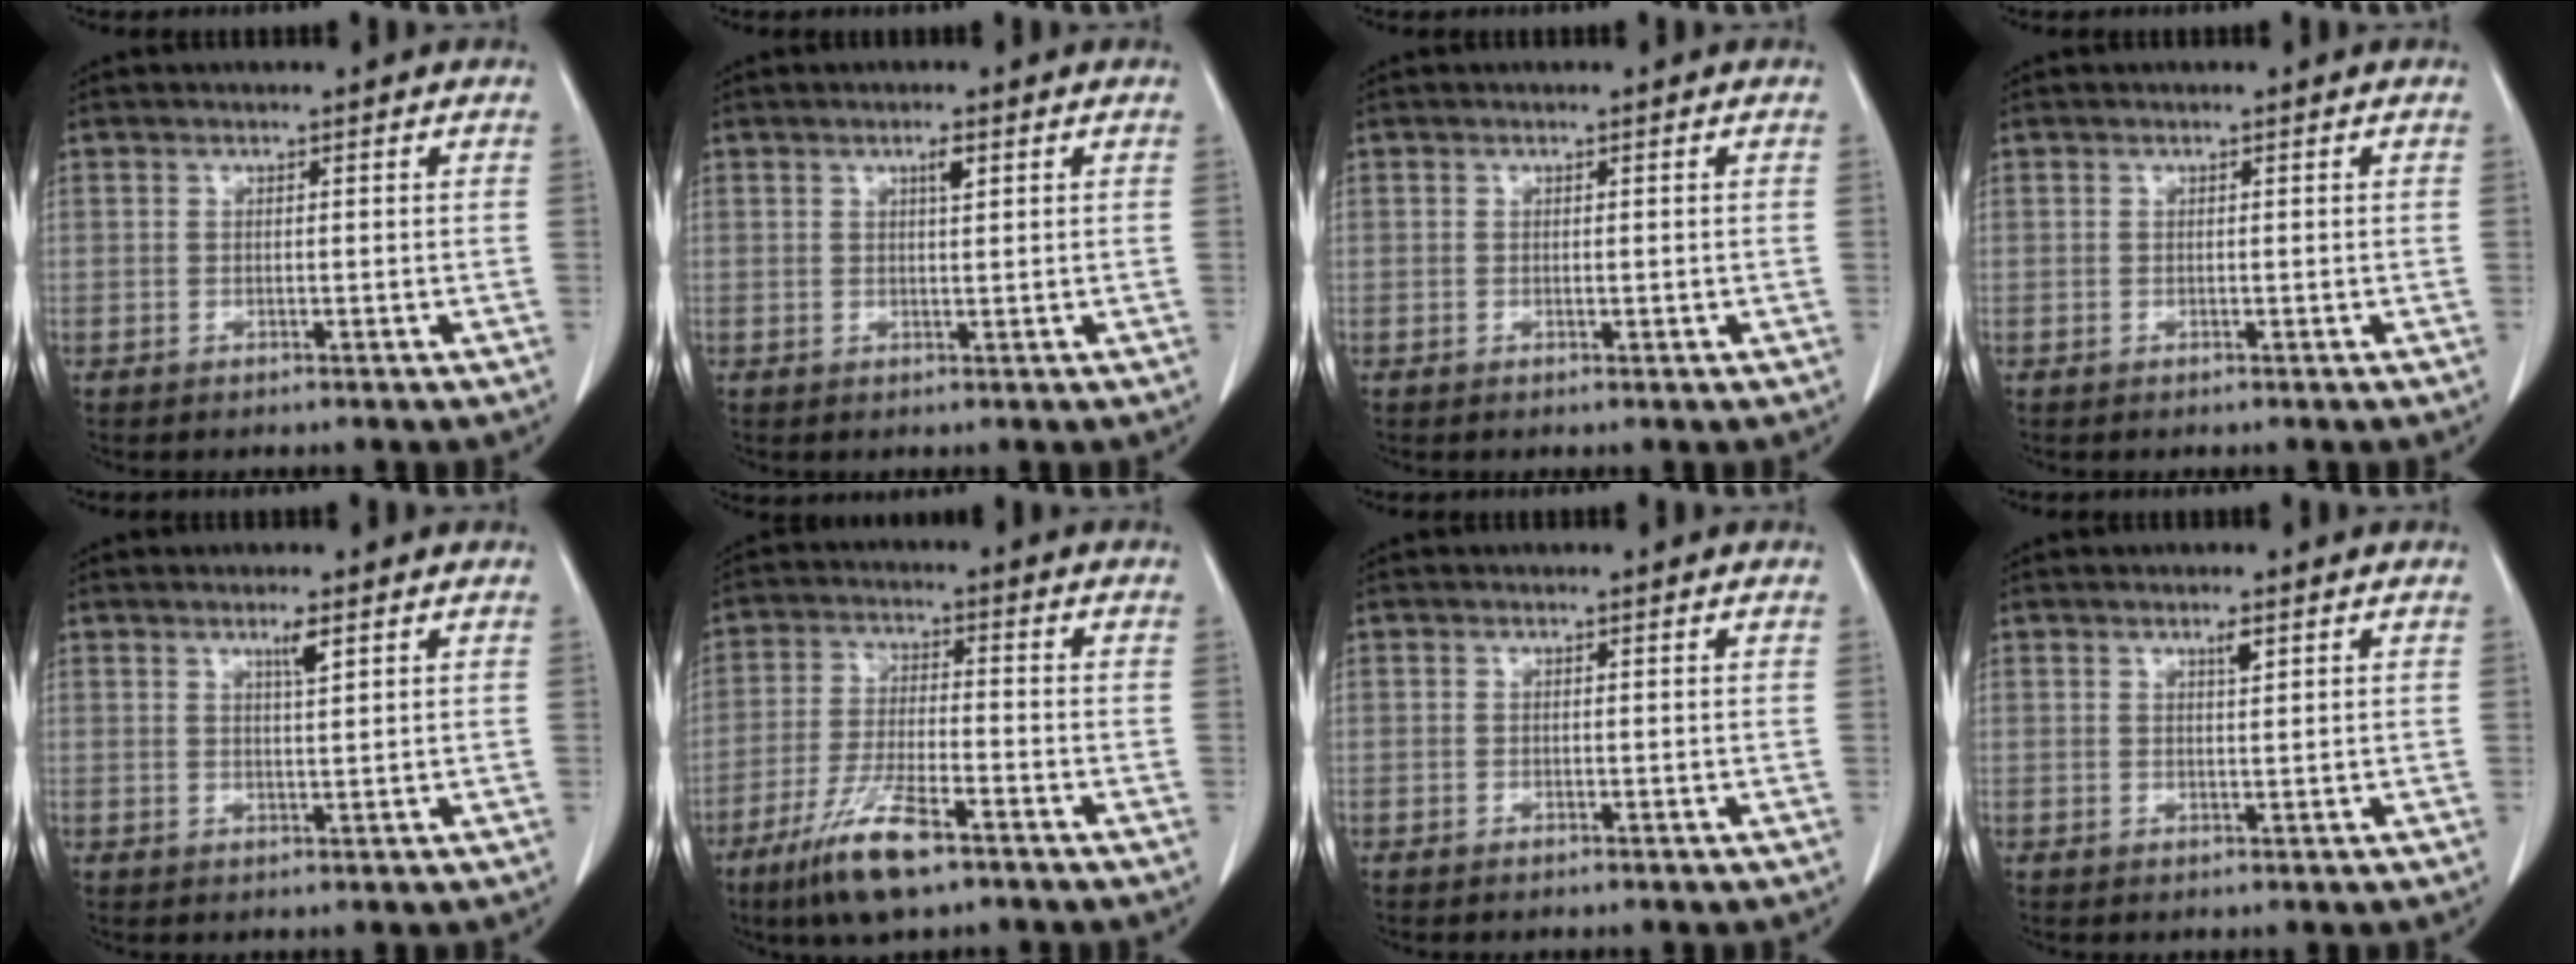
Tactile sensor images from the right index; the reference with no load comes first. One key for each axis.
{"total": 1.7, "fx": 0.8, "fy": 0.2, "fz": 1.4, "tx": -0.026, "ty": -0.002, "tz": 0.013}
{"total": 0.6, "fx": 0.0, "fy": 0.3, "fz": 0.6, "tx": -0.010, "ty": -0.003, "tz": 0.003}
{"total": 0.0}
{"total": 2.2, "fx": 1.3, "fy": 0.0, "fz": 1.7, "tx": -0.034, "ty": -0.004, "tz": 0.023}
{"total": 10.0, "fx": -6.4, "fy": 1.7, "fz": 7.5, "tx": -0.151, "ty": -0.021, "tz": -0.116}
{"total": 0.0}
{"total": 1.4, "fx": 0.9, "fy": 0.2, "fz": 1.1, "tx": -0.022, "ty": -0.003, "tz": 0.015}